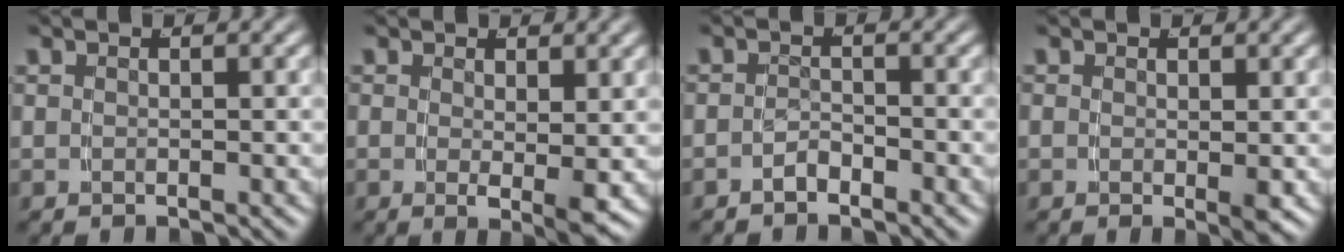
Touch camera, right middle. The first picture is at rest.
{"total": 2.1, "force": [0.1, 0.0, 2.1], "torque": [-0.032, -0.019, 0.007]}
{"total": 1.6, "force": [-1.5, 0.4, 0.3], "torque": [-0.005, -0.006, -0.026]}
{"total": 1.2, "force": [-0.1, 0.3, 1.1], "torque": [-0.014, -0.008, 0.002]}